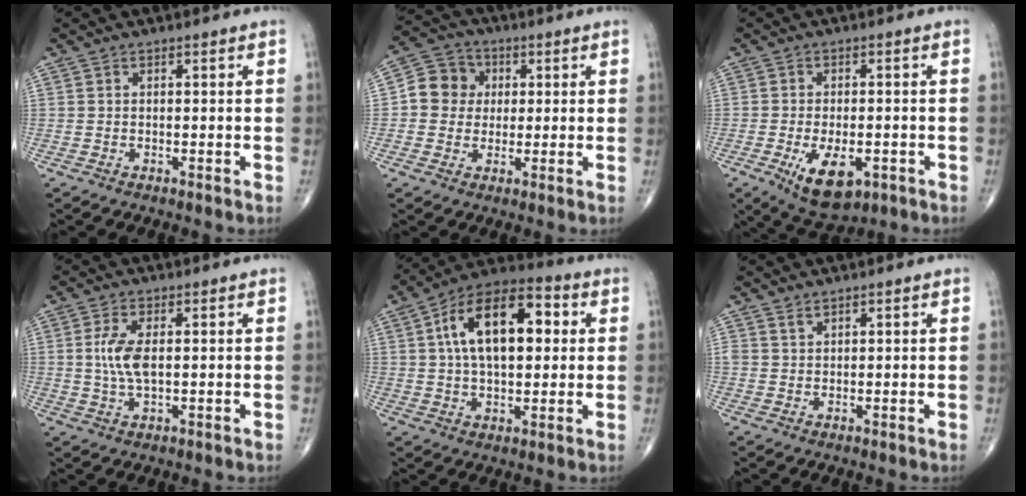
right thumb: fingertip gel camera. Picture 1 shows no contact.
{"total": 8.2, "force": [0.8, 7.6, 3.0], "torque": [-0.023, 0.012, 0.002]}
{"total": 9.6, "force": [-3.5, 4.8, 7.5], "torque": [-0.114, -0.002, -0.045]}
{"total": 5.8, "force": [0.6, 2.4, 5.2], "torque": [-0.118, -0.003, 0.013]}
{"total": 17.8, "force": [3.6, 9.4, 14.6], "torque": [-0.224, 0.023, 0.051]}
{"total": 1.1, "force": [1.0, 0.4, 0.3], "torque": [0.001, -0.007, 0.020]}